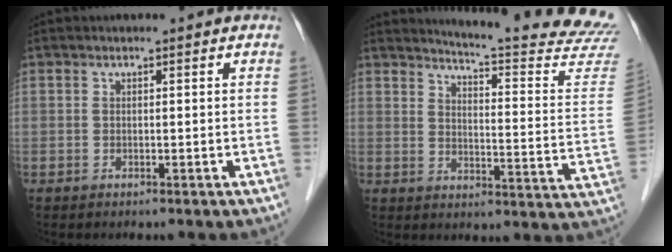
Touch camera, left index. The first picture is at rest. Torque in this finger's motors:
{"motor_torque": [-0.50, -1.17, 0.08, 0.02]}